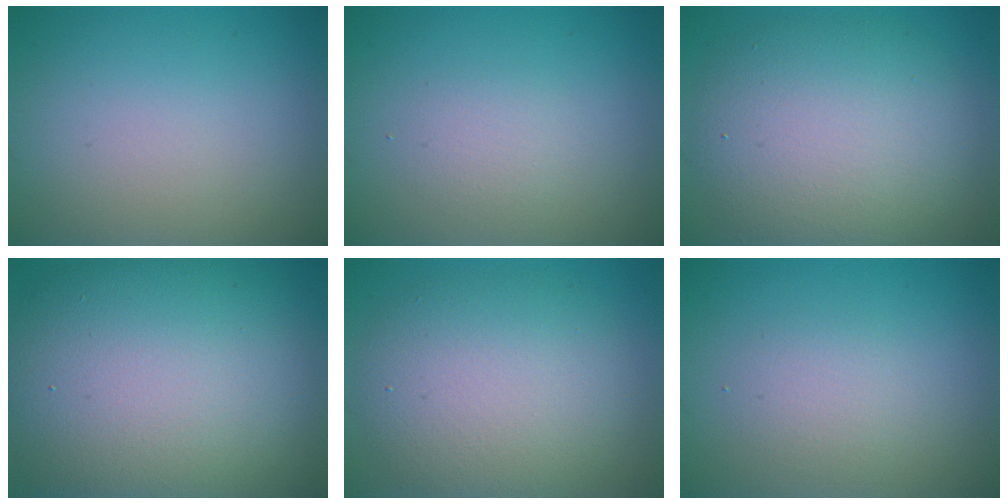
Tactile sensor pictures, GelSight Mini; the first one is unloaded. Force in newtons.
{"total": 1.4, "press": 1.4, "slide": 0.1}
{"total": 8.2, "press": 8.2, "slide": 0.5}
{"total": 15.4, "press": 15.4, "slide": 0.9}
{"total": 7.5, "press": 7.4, "slide": 0.5}
{"total": 1.9, "press": 1.9, "slide": 0.2}